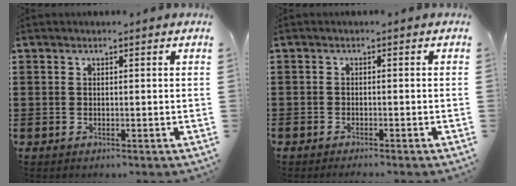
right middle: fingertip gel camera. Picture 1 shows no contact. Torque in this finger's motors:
{"motor_torque": [0.08, -0.03, 0.06, 0.03]}